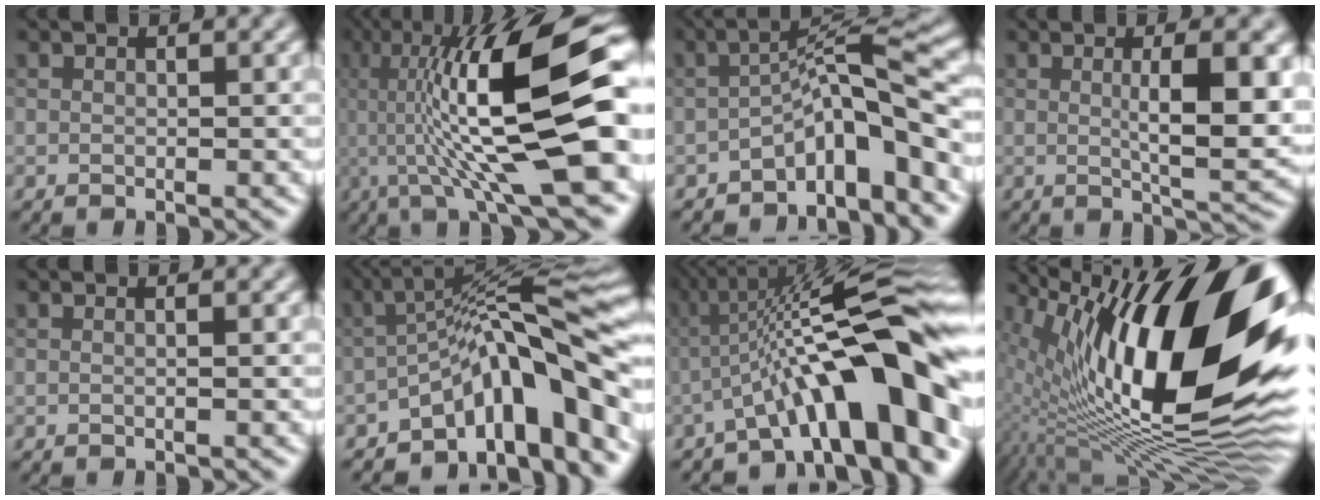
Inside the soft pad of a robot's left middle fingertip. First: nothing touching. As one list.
[{"total": 14.0, "force": [0.6, 3.1, 13.7], "torque": [-0.221, 0.018, 0.007]}, {"total": 6.5, "force": [-3.5, 1.5, 5.3], "torque": [-0.075, 0.023, -0.064]}, {"total": 6.4, "force": [0.7, 1.4, 6.2], "torque": [-0.090, -0.003, 0.015]}, {"total": 0.8, "force": [0.1, 0.3, 0.7], "torque": [-0.006, 0.000, -0.007]}, {"total": 12.0, "force": [-5.2, 2.8, 10.5], "torque": [-0.135, 0.031, -0.082]}, {"total": 13.6, "force": [-4.0, 2.8, 12.7], "torque": [-0.189, 0.031, -0.061]}, {"total": 20.6, "force": [4.0, 7.5, 18.7], "torque": [-0.289, 0.022, 0.054]}]